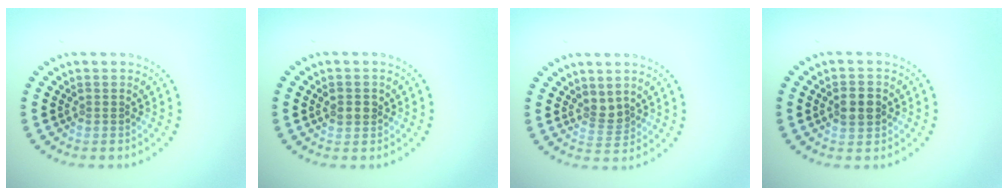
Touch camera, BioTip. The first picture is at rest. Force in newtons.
{"total": 1.6, "press": 1.6, "slide": 0.4}
{"total": 1.9, "press": 1.3, "slide": 1.3}
{"total": 3.0, "press": 3.0, "slide": 0.2}